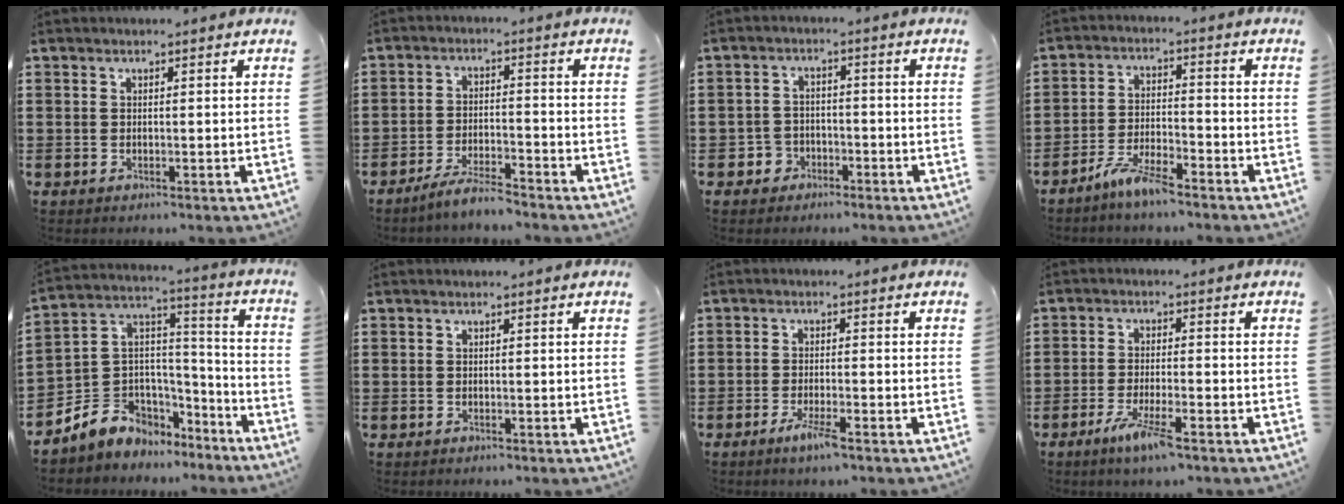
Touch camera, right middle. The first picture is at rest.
{"total": 4.4, "force": [-4.1, 0.2, 1.6], "torque": [-0.033, 0.000, -0.081]}
{"total": 2.8, "force": [-2.1, 1.8, 0.2], "torque": [-0.013, 0.005, -0.047]}
{"total": 5.7, "force": [-4.7, 0.8, 3.0], "torque": [-0.068, 0.001, -0.091]}
{"total": 5.9, "force": [-3.4, 4.8, -0.6], "torque": [-0.032, -0.012, -0.071]}
{"total": 0.0}
{"total": 3.5, "force": [-2.1, 0.4, 2.8], "torque": [-0.050, -0.004, -0.037]}
{"total": 5.3, "force": [-3.1, 0.6, 4.2], "torque": [-0.084, -0.010, -0.055]}